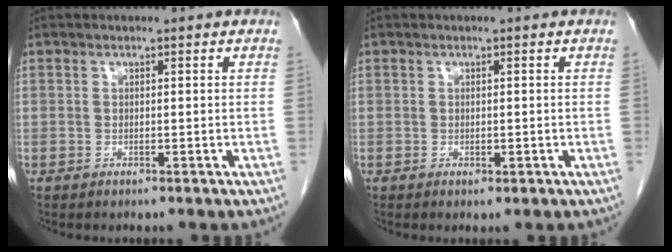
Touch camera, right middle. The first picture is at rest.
{"total": 0.7, "force": [-0.2, 0.4, 0.5], "torque": [-0.007, -0.001, -0.001]}